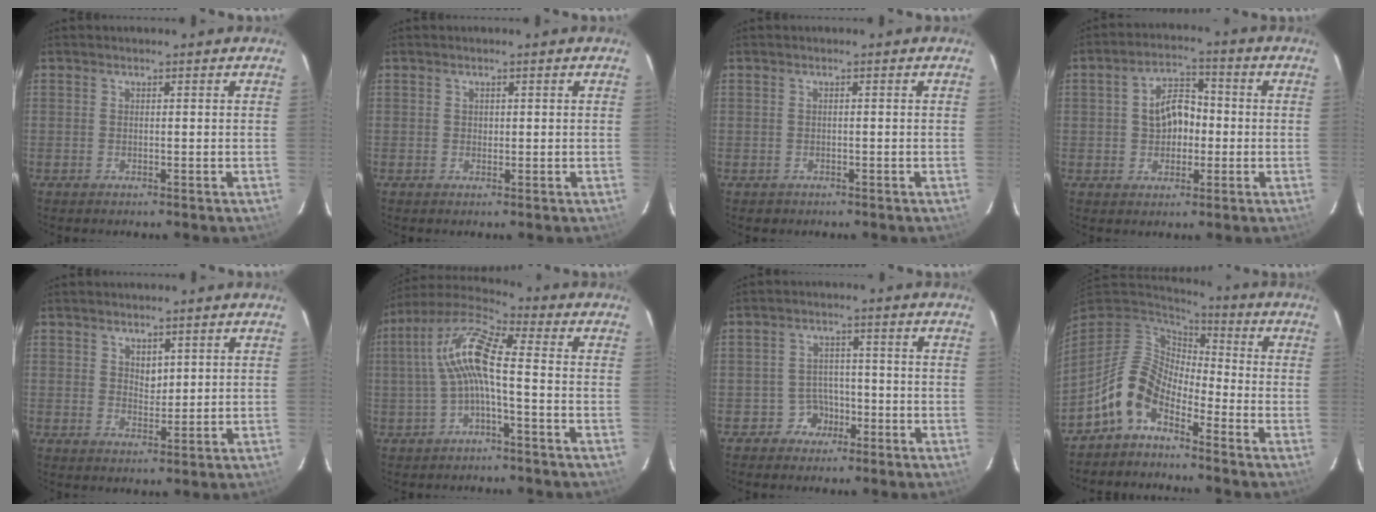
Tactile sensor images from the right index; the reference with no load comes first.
{"total": 0.7, "force": [0.2, 0.7, 0.1], "torque": [0.000, 0.003, 0.003]}
{"total": 0.9, "force": [-0.5, 0.8, 0.1], "torque": [-0.001, 0.003, -0.002]}
{"total": 7.4, "force": [-0.3, 5.2, 5.2], "torque": [-0.094, 0.026, 0.004]}
{"total": 2.8, "force": [1.5, 1.9, 1.5], "torque": [-0.020, 0.002, 0.028]}
{"total": 10.2, "force": [-1.1, 2.0, 10.0], "torque": [-0.211, 0.023, -0.023]}
{"total": 4.4, "force": [-2.6, 3.6, 0.0], "torque": [-0.001, 0.023, -0.042]}
{"total": 10.1, "force": [-6.1, 5.3, 6.0], "torque": [-0.124, 0.020, -0.134]}